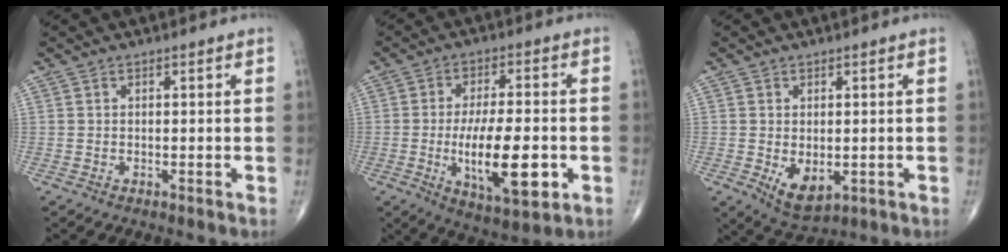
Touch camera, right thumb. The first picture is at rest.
{"total": 15.2, "force": [-3.3, 5.6, 13.7], "torque": [-0.217, 0.001, -0.045]}
{"total": 6.1, "force": [-1.1, 3.6, 4.8], "torque": [-0.070, -0.013, -0.006]}